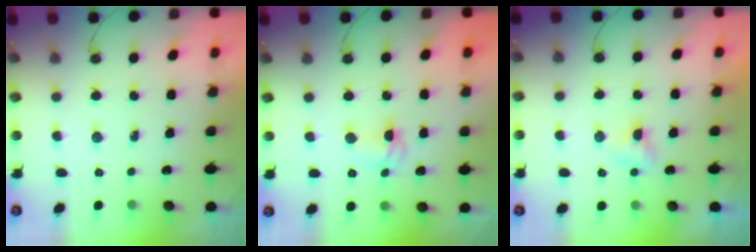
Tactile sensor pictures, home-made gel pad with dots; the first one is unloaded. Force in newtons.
{"total": 4.0, "press": 3.9, "slide": 1.0}
{"total": 2.8, "press": 2.7, "slide": 0.4}